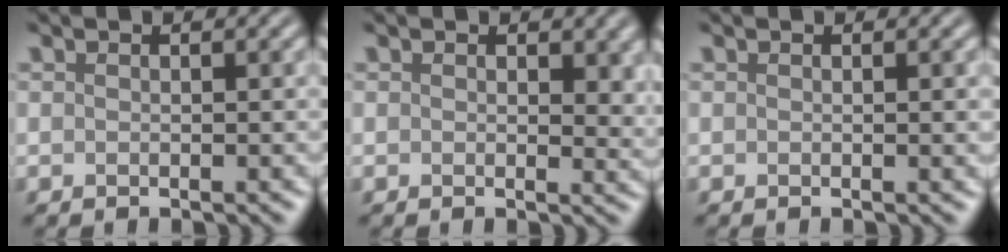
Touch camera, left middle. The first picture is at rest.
{"total": 2.7, "force": [0.9, 1.6, 2.0], "torque": [-0.020, -0.004, 0.008]}
{"total": 0.9, "force": [0.0, 0.2, 0.9], "torque": [-0.007, 0.000, -0.001]}